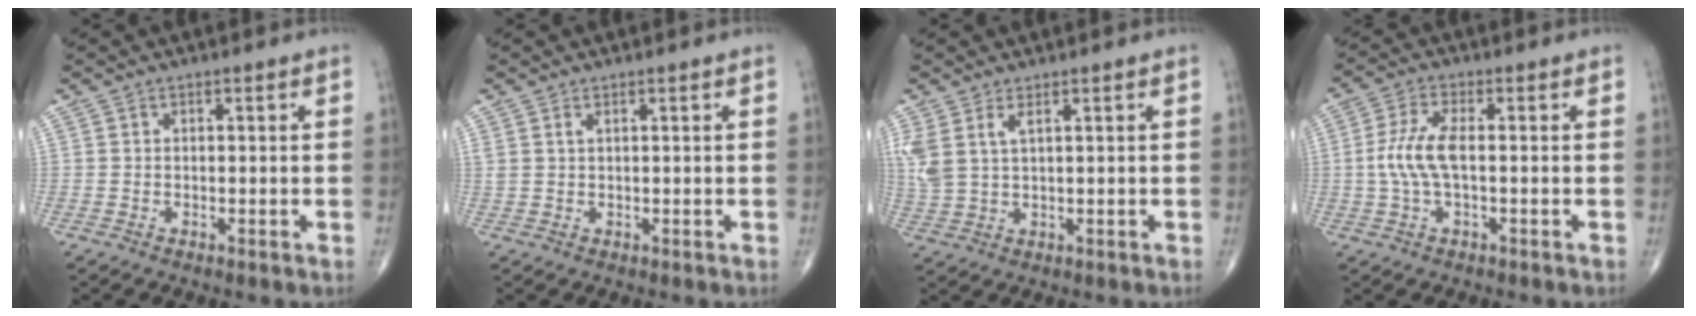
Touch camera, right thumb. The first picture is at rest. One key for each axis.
{"total": 1.1, "fx": 0.6, "fy": 0.5, "fz": 0.9, "tx": -0.023, "ty": 0.011, "tz": 0.016}
{"total": 5.7, "fx": 2.4, "fy": 2.5, "fz": 4.6, "tx": -0.122, "ty": 0.001, "tz": 0.057}
{"total": 6.9, "fx": -0.3, "fy": 2.5, "fz": 6.4, "tx": -0.158, "ty": 0.012, "tz": -0.010}